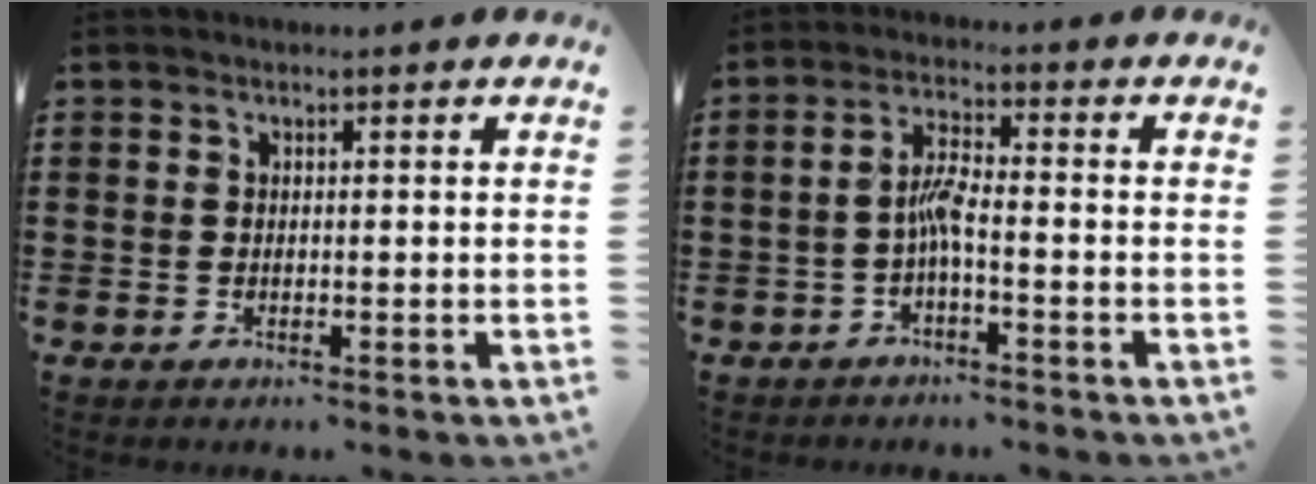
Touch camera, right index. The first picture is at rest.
{"total": 3.9, "force": [-1.5, 0.3, 3.6], "torque": [-0.075, 0.001, -0.032]}